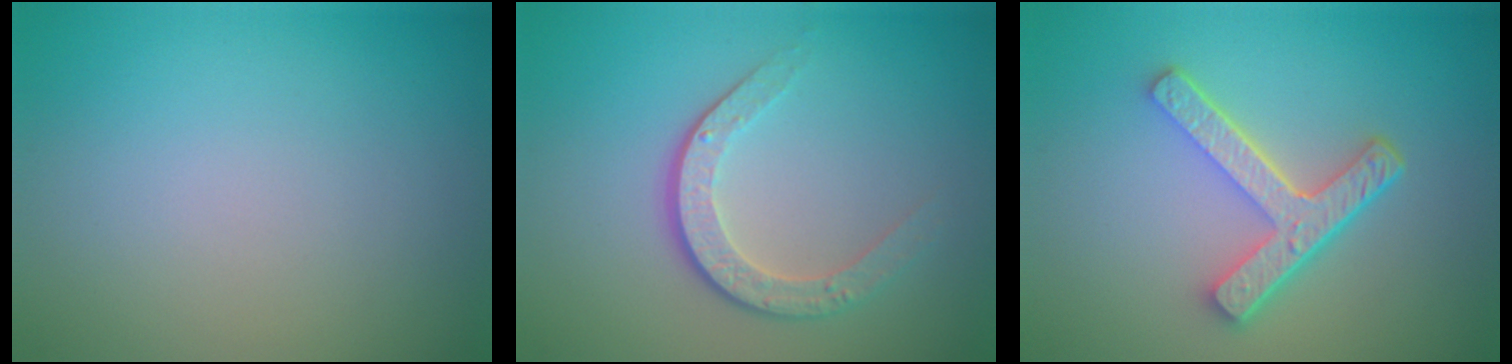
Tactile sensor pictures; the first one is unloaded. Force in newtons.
{"total": 3.6, "press": 2.5, "slide": 2.6}
{"total": 4.6, "press": 3.3, "slide": 3.1}